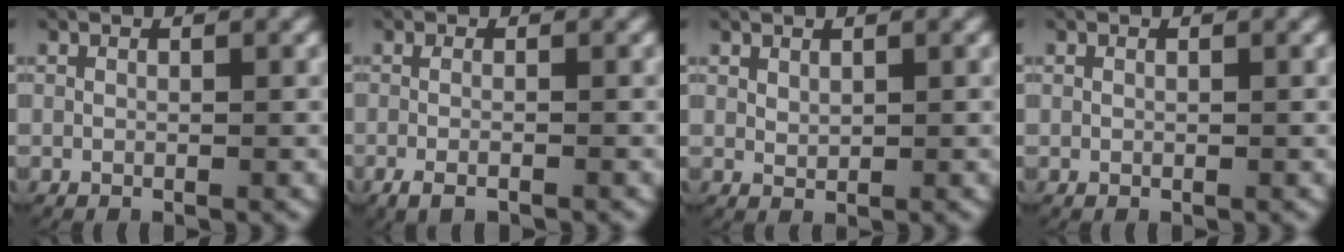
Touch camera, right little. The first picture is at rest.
{"total": 2.0, "force": [-1.4, 0.4, 1.3], "torque": [-0.035, -0.006, -0.021]}
{"total": 1.0, "force": [0.8, 0.5, 0.3], "torque": [-0.007, -0.003, 0.021]}
{"total": 0.0}